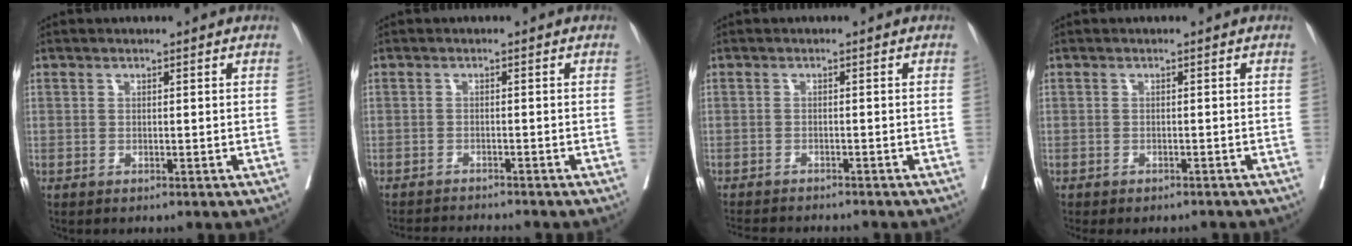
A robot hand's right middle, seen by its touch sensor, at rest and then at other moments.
{"total": 5.9, "force": [-5.7, -0.3, 1.5], "torque": [-0.012, -0.011, -0.088]}
{"total": 8.4, "force": [-7.9, 0.9, 2.8], "torque": [-0.036, -0.010, -0.110]}
{"total": 4.7, "force": [-4.2, 1.6, 1.4], "torque": [-0.009, 0.001, -0.051]}